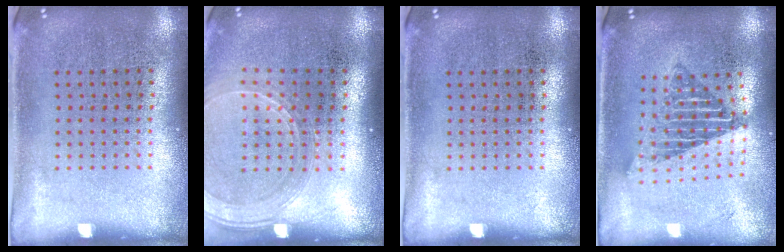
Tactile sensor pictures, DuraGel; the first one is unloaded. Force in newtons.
{"total": 1.7, "press": 1.5, "slide": 0.7}
{"total": 0.0}
{"total": 1.7, "press": 1.3, "slide": 1.0}